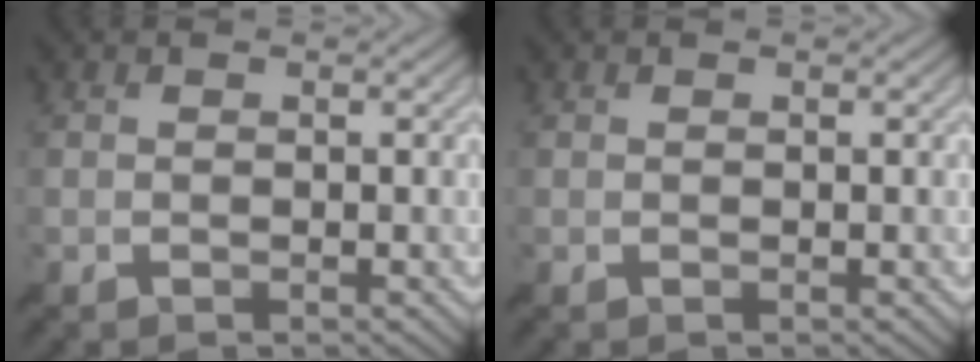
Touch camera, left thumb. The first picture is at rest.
{"total": 0.0}